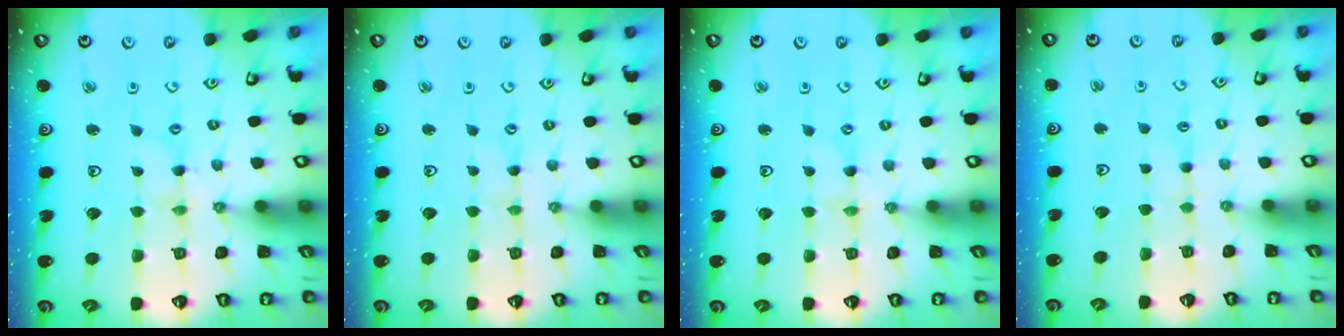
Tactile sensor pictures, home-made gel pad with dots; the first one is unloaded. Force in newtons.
{"total": 0.0}
{"total": 0.8, "press": 0.8, "slide": 0.2}
{"total": 2.4, "press": 2.4, "slide": 0.5}